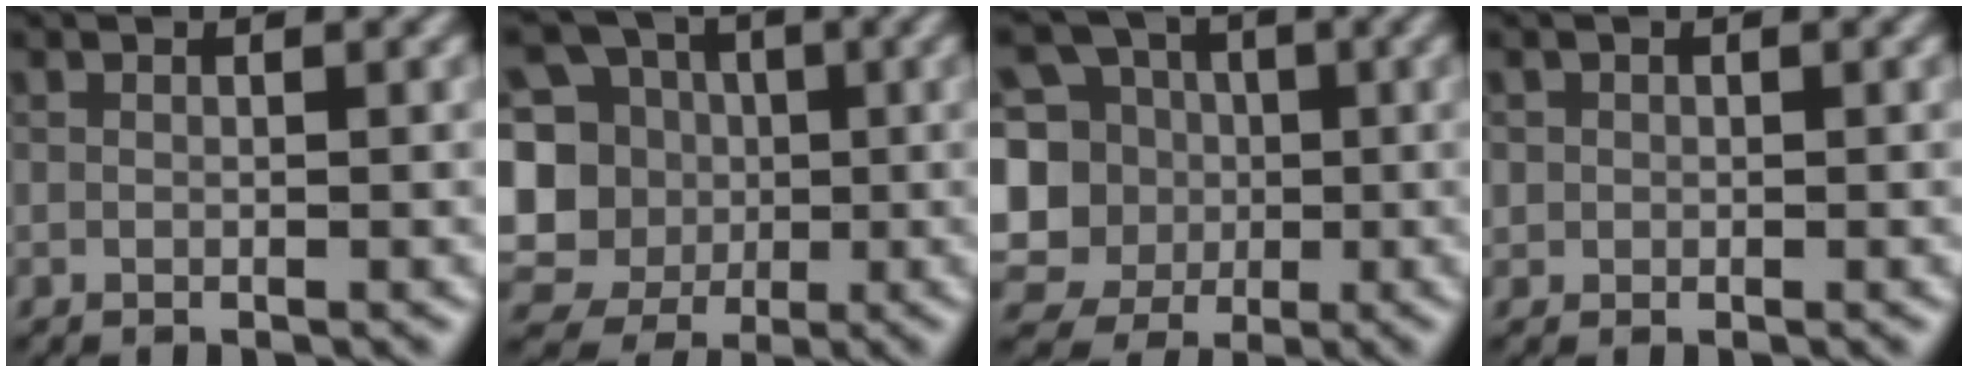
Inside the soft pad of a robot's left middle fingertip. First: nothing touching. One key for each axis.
{"total": 14.1, "fx": 0.0, "fy": 13.2, "fz": 4.8, "tx": -0.151, "ty": 0.018, "tz": -0.018}
{"total": 12.0, "fx": 0.4, "fy": 11.3, "fz": 4.2, "tx": -0.139, "ty": 0.028, "tz": -0.012}
{"total": 0.7, "fx": 0.1, "fy": 0.7, "fz": 0.0, "tx": 0.008, "ty": -0.004, "tz": 0.000}